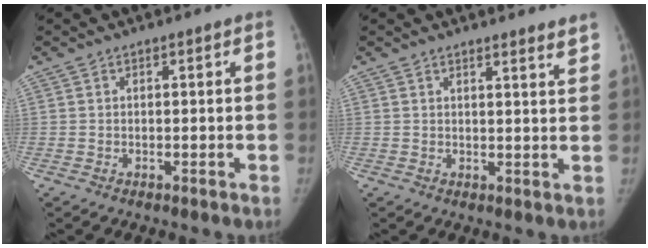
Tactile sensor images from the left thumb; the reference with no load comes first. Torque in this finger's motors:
{"motor_torque": [-0.10, 0.02, 0.13, 0.07, -0.01]}